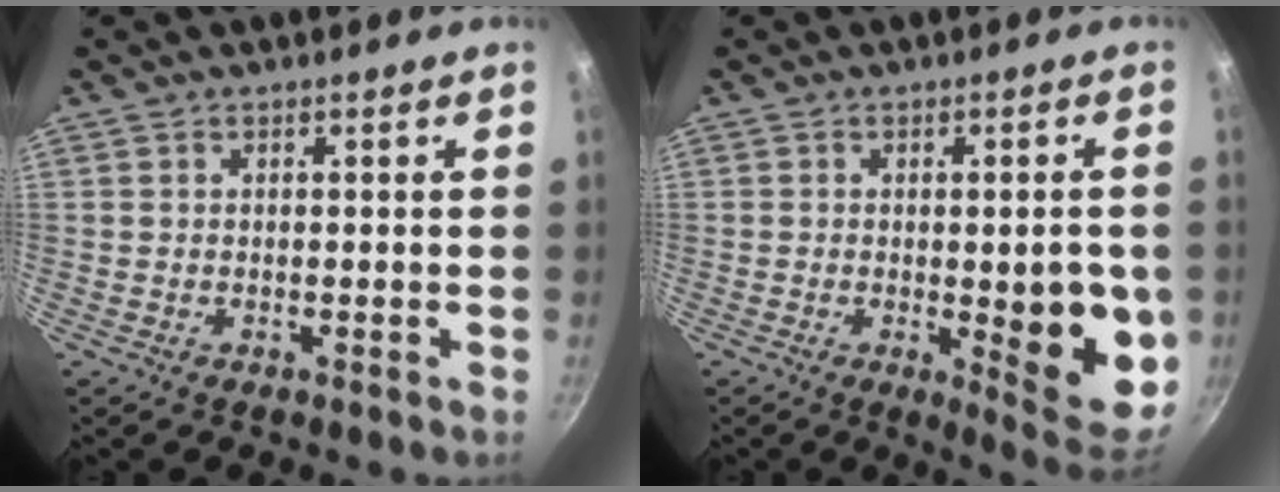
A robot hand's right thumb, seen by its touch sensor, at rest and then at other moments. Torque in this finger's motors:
{"motor_torque": [-0.16, 0.94, 1.29, -0.03, 0.19]}